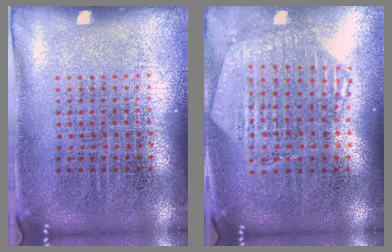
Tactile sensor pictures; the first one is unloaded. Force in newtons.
{"total": 1.1, "press": 1.1, "slide": 0.2}